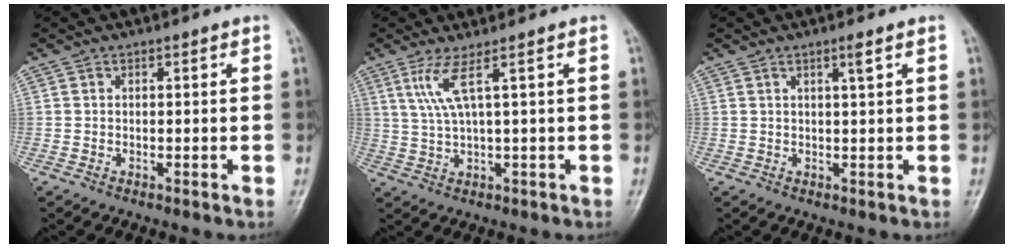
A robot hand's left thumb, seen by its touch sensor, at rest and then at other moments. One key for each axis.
{"total": 4.6, "fx": 2.1, "fy": -0.3, "fz": 4.1, "tx": -0.105, "ty": -0.008, "tz": 0.054}
{"total": 1.8, "fx": 0.9, "fy": -0.2, "fz": 1.5, "tx": -0.028, "ty": -0.005, "tz": 0.018}